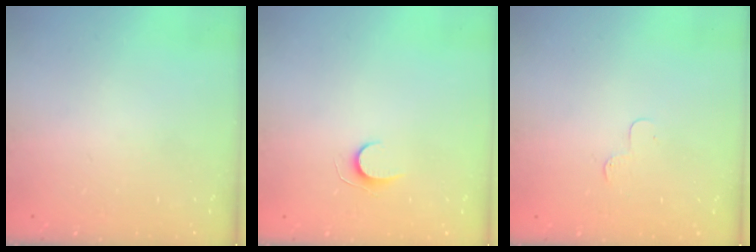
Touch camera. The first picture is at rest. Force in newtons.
{"total": 5.4, "press": 5.4, "slide": 0.5}
{"total": 3.6, "press": 3.6, "slide": 0.4}